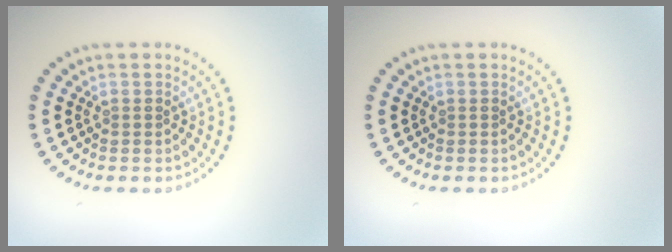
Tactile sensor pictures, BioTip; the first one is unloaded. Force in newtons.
{"total": 0.0}